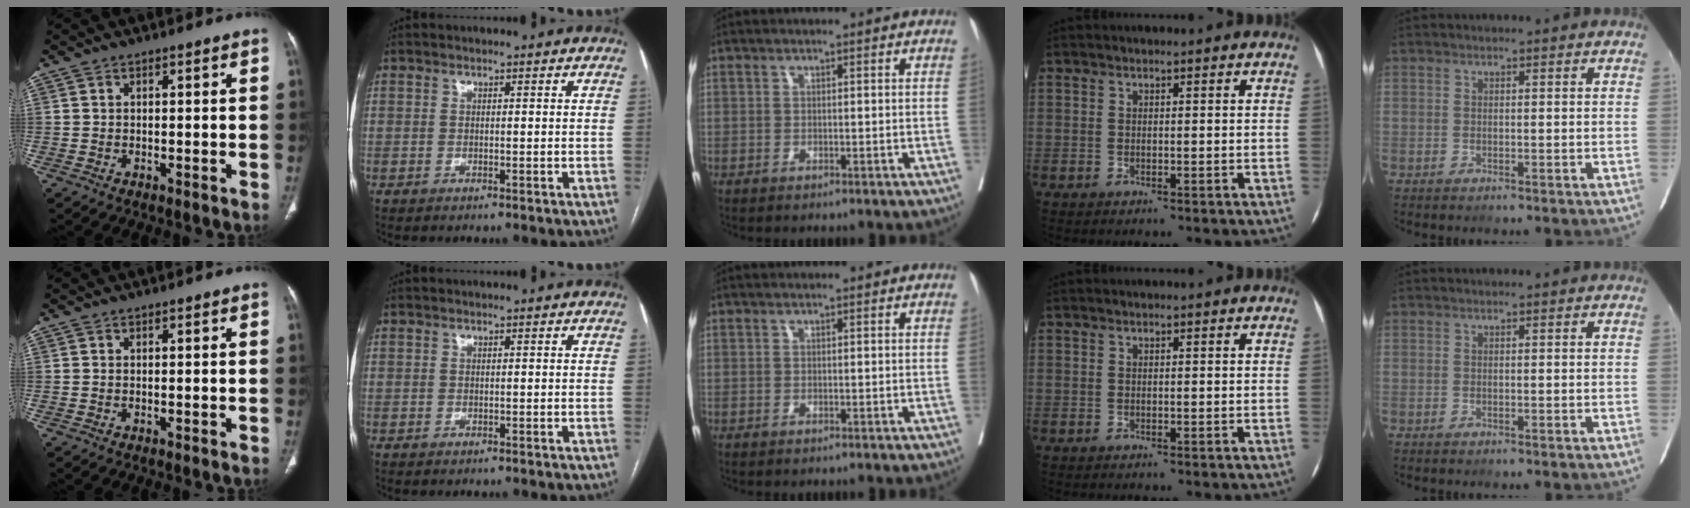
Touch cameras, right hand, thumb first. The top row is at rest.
{}